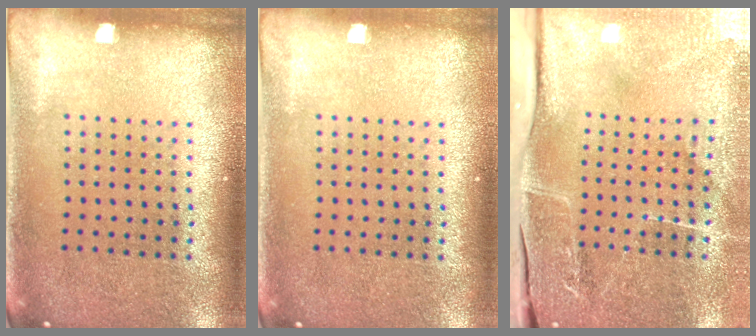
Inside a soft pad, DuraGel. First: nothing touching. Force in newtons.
{"total": 0.0}
{"total": 4.2, "press": 3.8, "slide": 1.9}